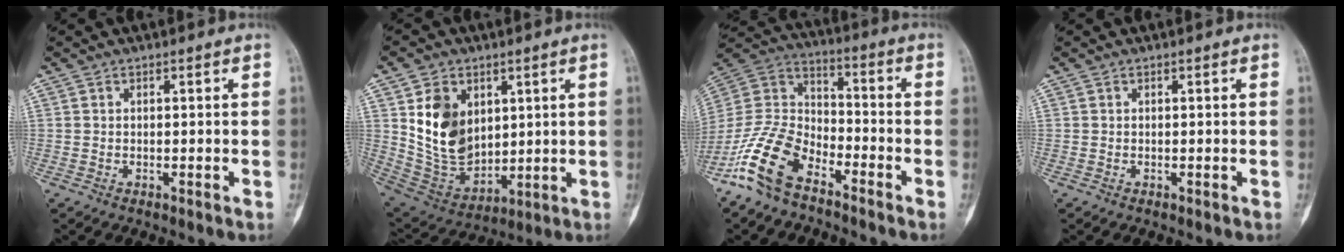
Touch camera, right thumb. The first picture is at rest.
{"total": 14.1, "force": [4.0, 10.3, 8.9], "torque": [-0.121, -0.028, 0.098]}
{"total": 14.4, "force": [-9.4, 7.2, 8.1], "torque": [-0.160, 0.062, -0.193]}
{"total": 0.0}